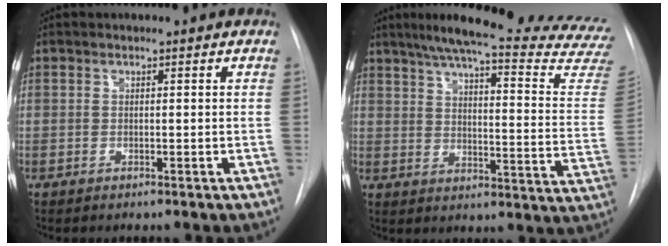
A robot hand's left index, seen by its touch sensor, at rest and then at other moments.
{"total": 29.1, "force": [26.3, 1.3, 12.2], "torque": [-0.165, -0.120, 0.304]}